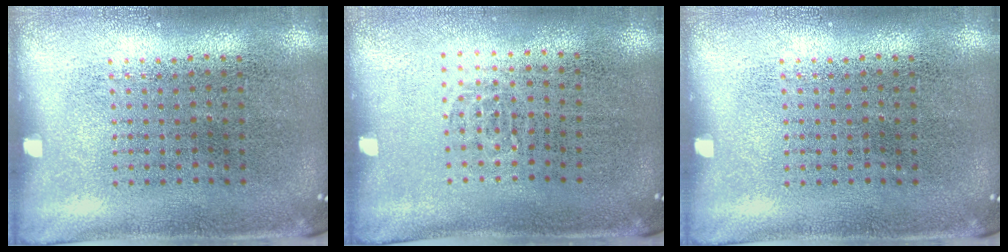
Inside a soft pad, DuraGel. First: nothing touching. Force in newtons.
{"total": 0.5, "press": 0.4, "slide": 0.3}
{"total": 0.0}